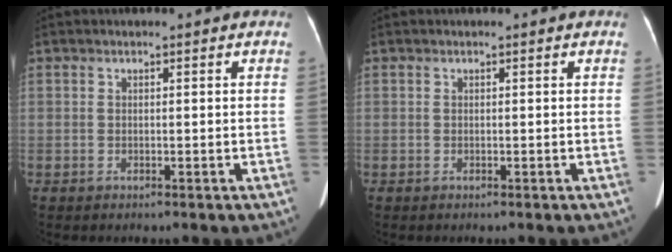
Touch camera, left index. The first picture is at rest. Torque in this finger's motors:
{"motor_torque": [0.00, 0.00, 0.00, 0.00]}